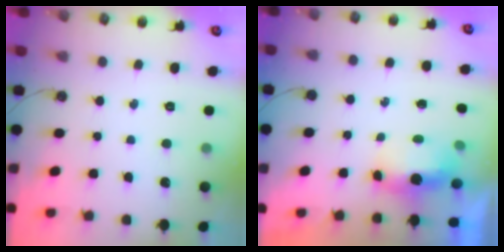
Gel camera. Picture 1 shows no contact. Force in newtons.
{"total": 5.4, "press": 5.4, "slide": 0.7}